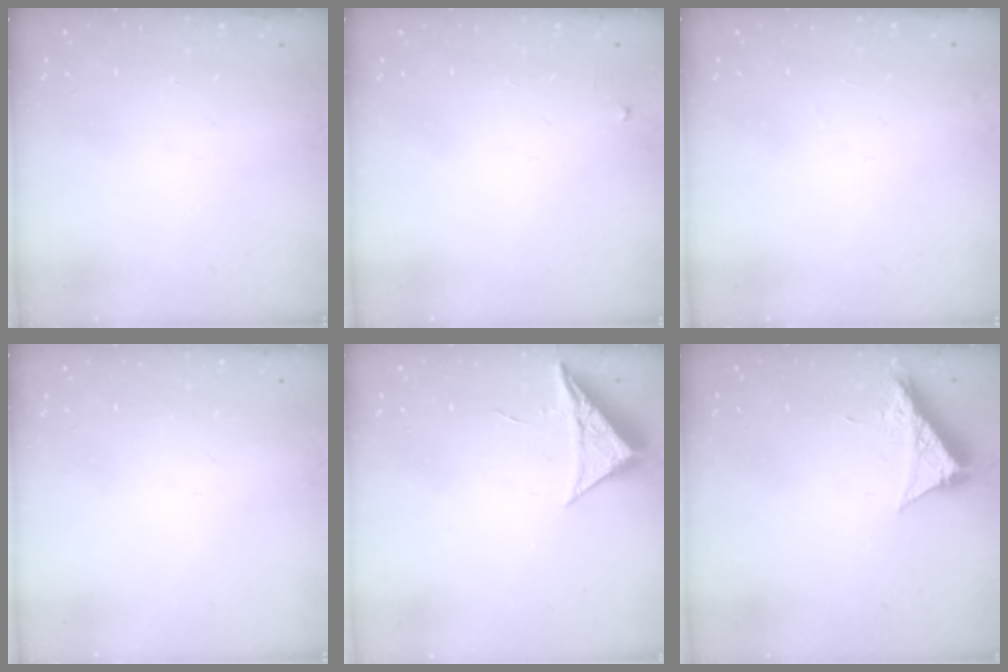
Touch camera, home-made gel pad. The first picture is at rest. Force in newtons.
{"total": 2.4, "press": 2.3, "slide": 0.4}
{"total": 4.5, "press": 4.4, "slide": 0.6}
{"total": 0.0}
{"total": 6.6, "press": 6.6, "slide": 0.2}
{"total": 8.9, "press": 8.9, "slide": 0.3}